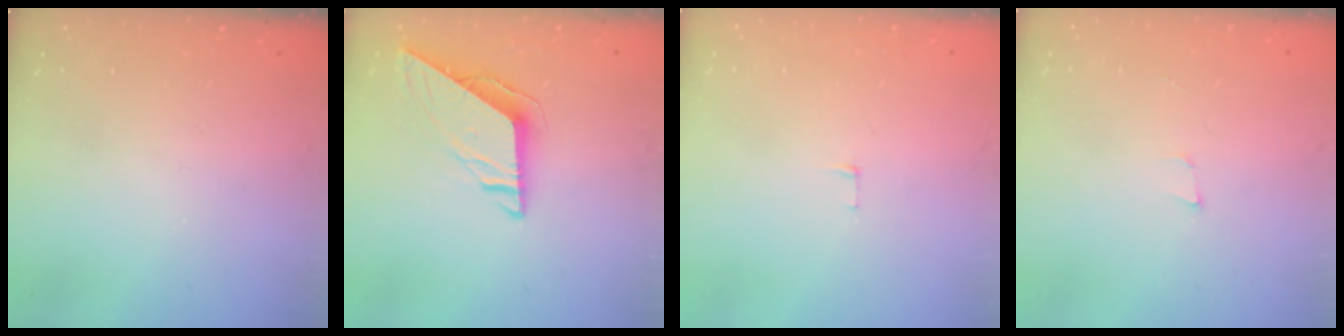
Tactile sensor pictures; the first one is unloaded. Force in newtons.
{"total": 7.6, "press": 7.6, "slide": 0.2}
{"total": 3.8, "press": 3.8, "slide": 0.3}
{"total": 3.5, "press": 2.3, "slide": 2.6}